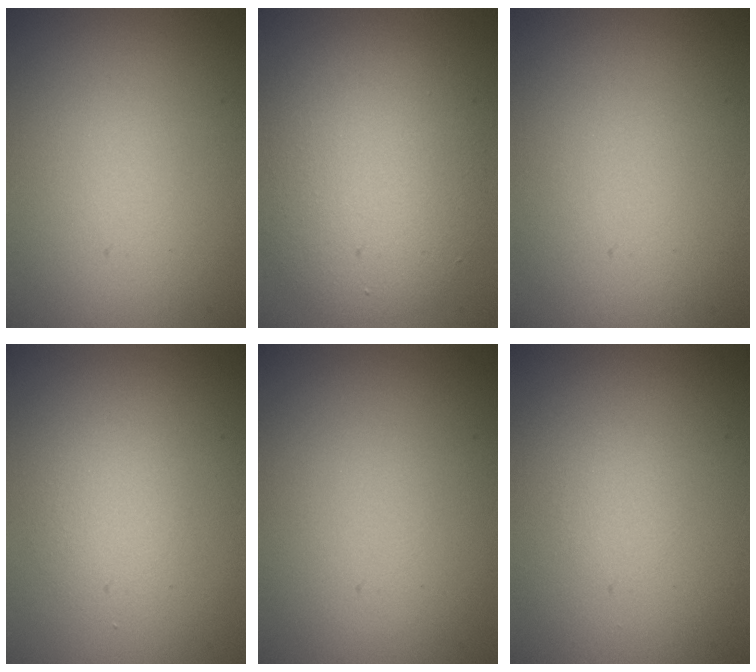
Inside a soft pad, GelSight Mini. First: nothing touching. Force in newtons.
{"total": 6.7, "press": 6.7, "slide": 0.3}
{"total": 0.0}
{"total": 1.9, "press": 1.9, "slide": 0.1}
{"total": 0.0}
{"total": 0.5, "press": 0.5, "slide": 0.0}